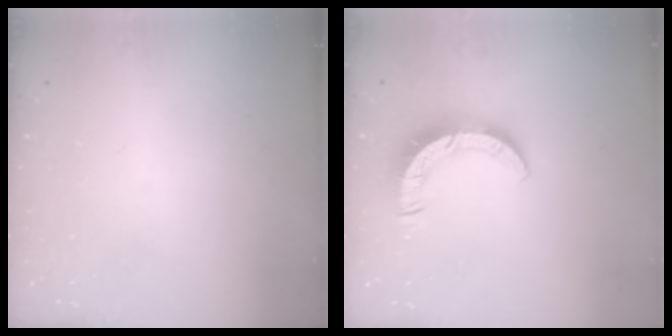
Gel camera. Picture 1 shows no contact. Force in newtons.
{"total": 9.0, "press": 8.9, "slide": 1.0}